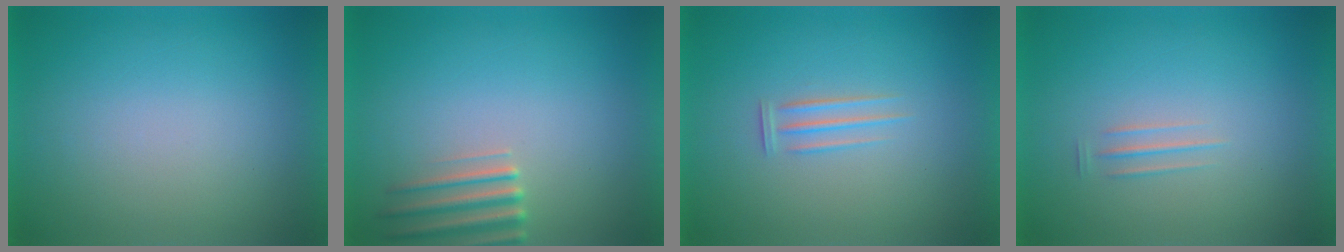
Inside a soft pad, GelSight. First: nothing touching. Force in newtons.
{"total": 2.8}
{"total": 1.2}
{"total": 1.4}